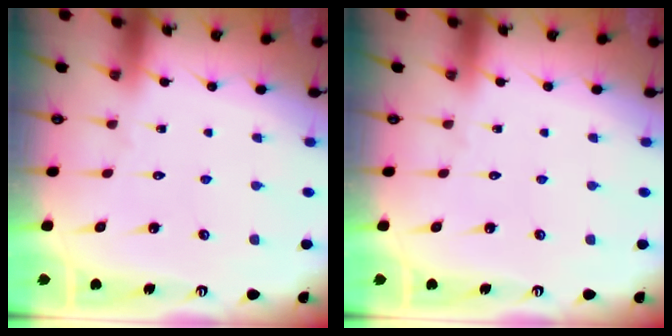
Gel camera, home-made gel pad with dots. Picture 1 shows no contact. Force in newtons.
{"total": 0.0}